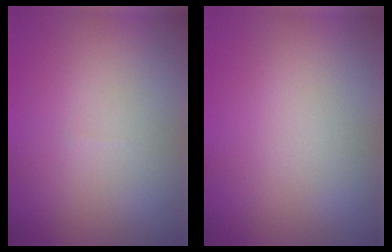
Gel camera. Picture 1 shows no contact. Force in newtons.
{"total": 0.0}